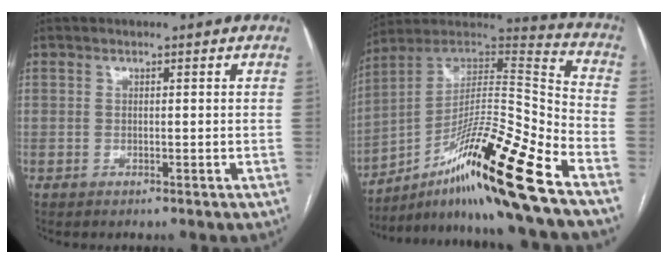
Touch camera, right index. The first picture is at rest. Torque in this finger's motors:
{"motor_torque": [1.41, -0.73, 0.16, 0.06]}